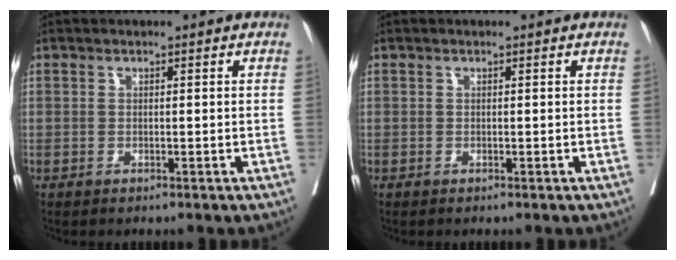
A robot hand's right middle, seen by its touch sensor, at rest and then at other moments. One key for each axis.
{"total": 0.0}